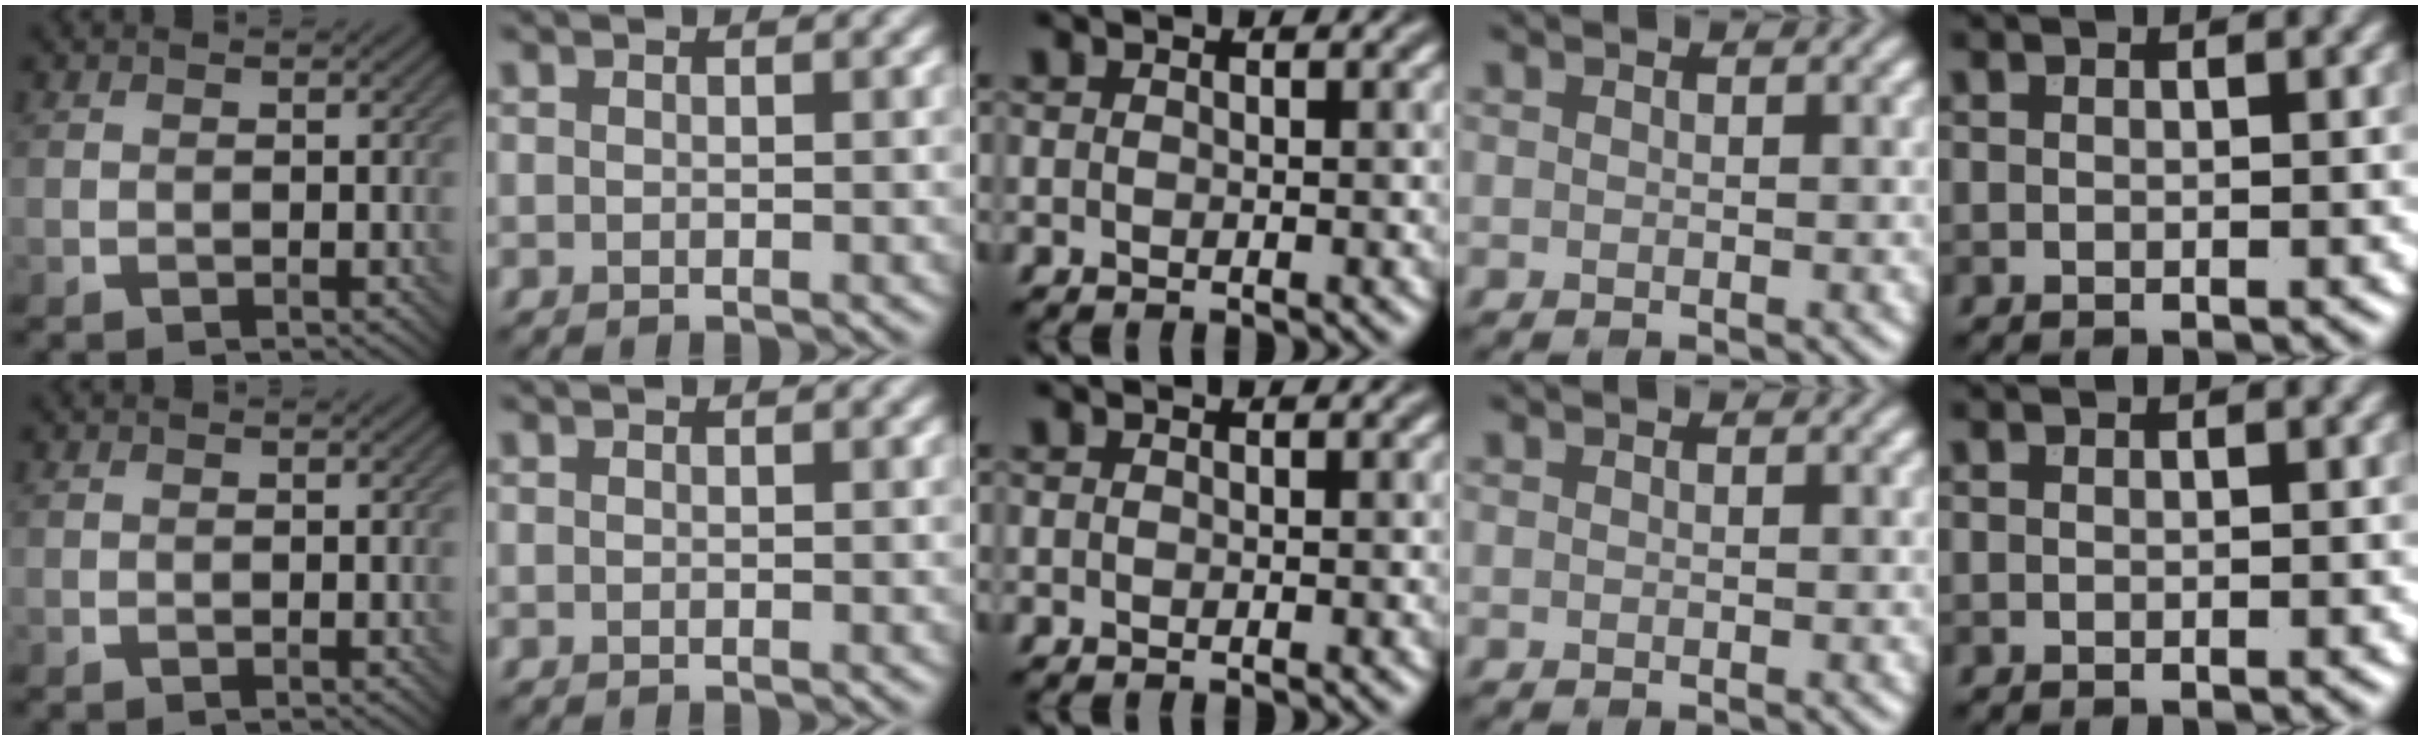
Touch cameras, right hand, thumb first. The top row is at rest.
{}